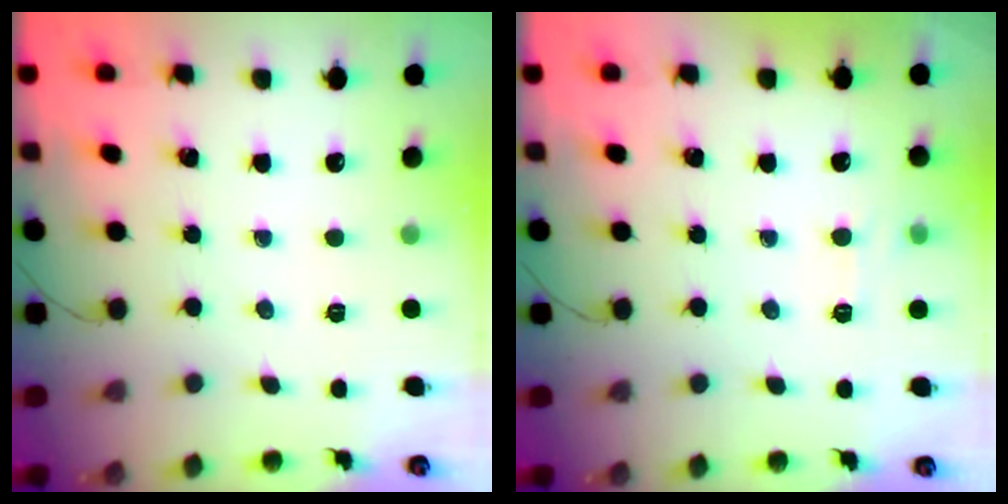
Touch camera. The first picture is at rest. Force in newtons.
{"total": 6.3, "press": 5.9, "slide": 2.0}